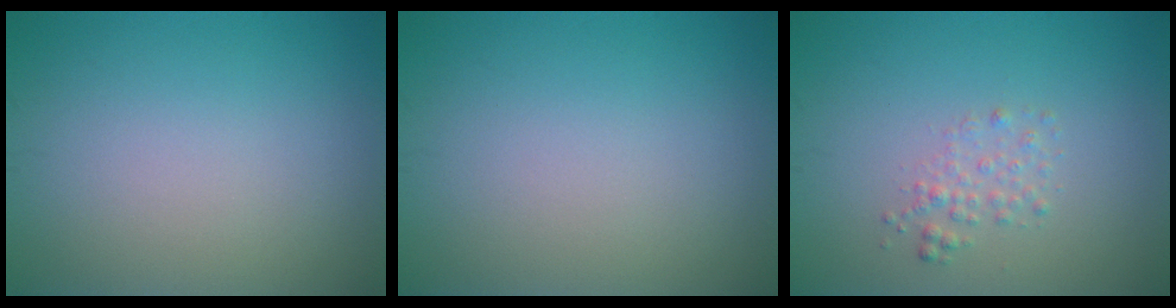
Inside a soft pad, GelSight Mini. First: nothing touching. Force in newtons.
{"total": 0.0}
{"total": 1.4, "press": 1.4, "slide": 0.1}